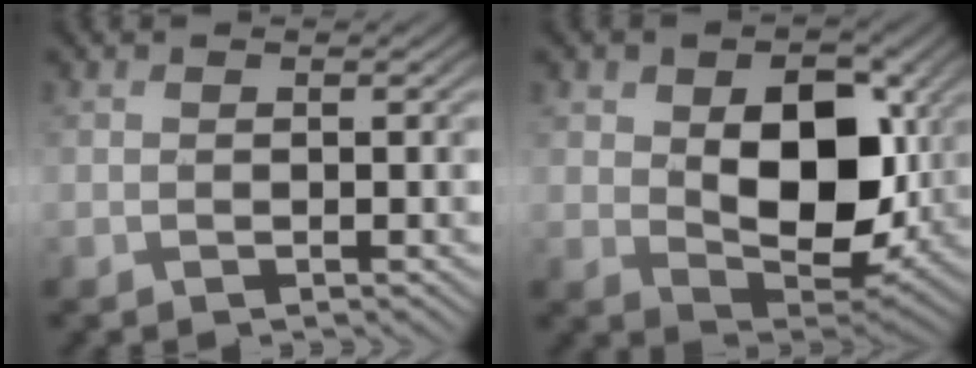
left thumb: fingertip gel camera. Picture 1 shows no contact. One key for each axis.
{"total": 12.2, "fx": 1.4, "fy": 8.0, "fz": 9.2, "tx": -0.169, "ty": -0.018, "tz": 0.033}